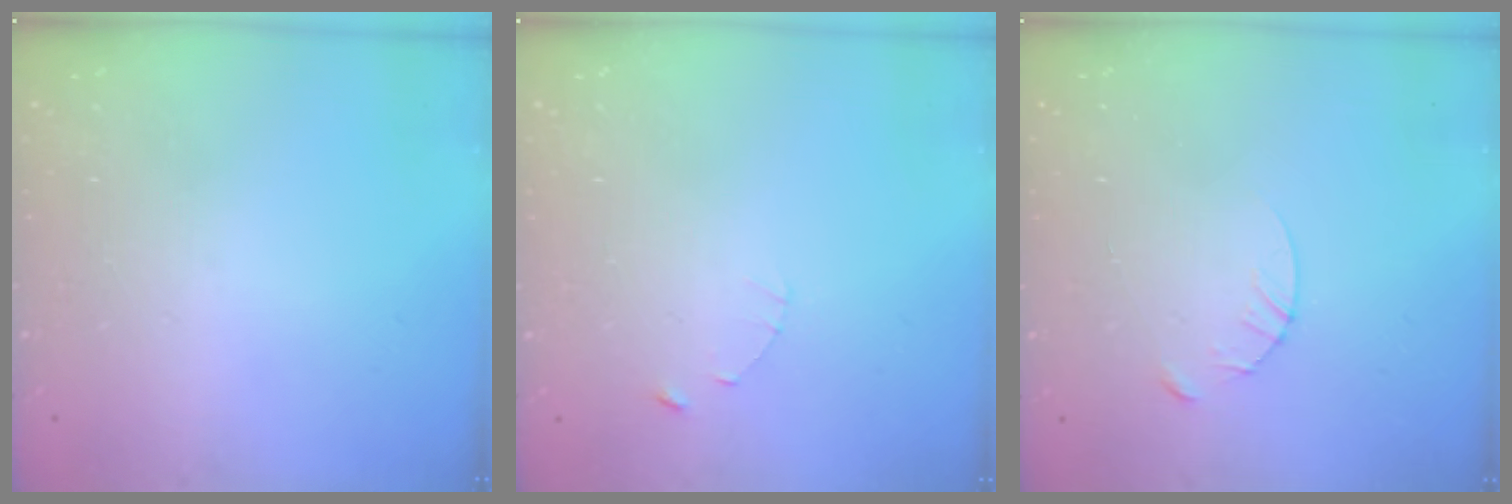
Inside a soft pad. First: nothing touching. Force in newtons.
{"total": 1.2, "press": 1.1, "slide": 0.2}
{"total": 3.8, "press": 3.8, "slide": 0.3}